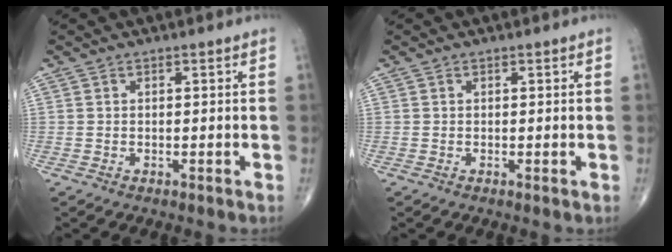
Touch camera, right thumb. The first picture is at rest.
{"total": 0.0}